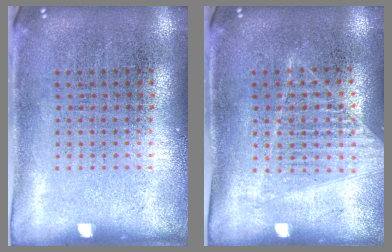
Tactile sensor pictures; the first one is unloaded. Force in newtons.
{"total": 1.2, "press": 1.2, "slide": 0.0}